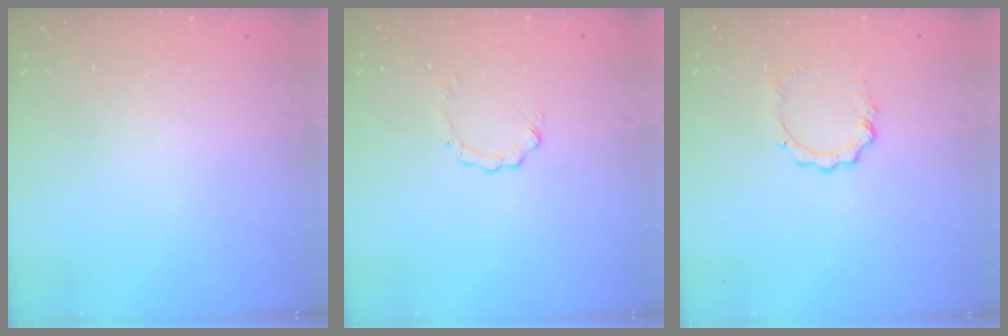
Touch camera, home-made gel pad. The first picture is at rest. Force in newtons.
{"total": 0.7, "press": 0.7, "slide": 0.1}
{"total": 3.9, "press": 3.9, "slide": 0.5}